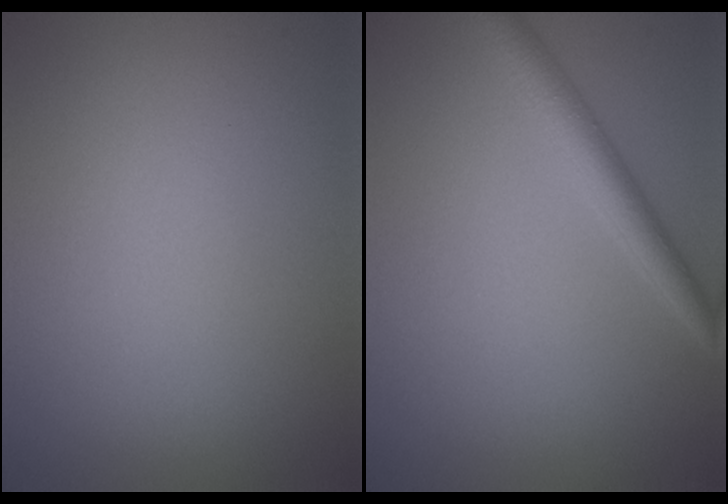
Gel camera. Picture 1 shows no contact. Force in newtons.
{"total": 2.7, "press": 2.7, "slide": 0.3}